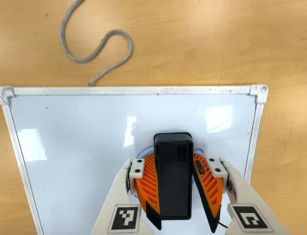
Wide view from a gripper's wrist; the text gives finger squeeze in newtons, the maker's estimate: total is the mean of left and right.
{"total": 13.6, "left": 15.6, "right": 11.6}